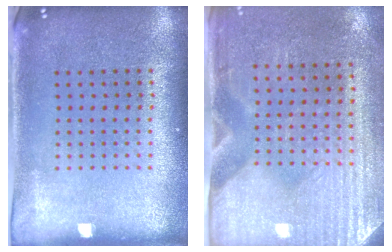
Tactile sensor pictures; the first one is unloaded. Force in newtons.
{"total": 2.9, "press": 2.6, "slide": 1.5}